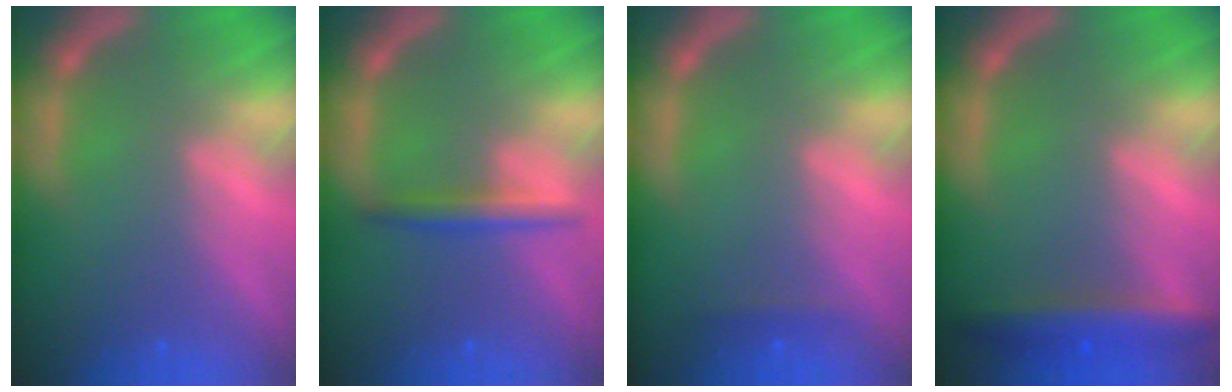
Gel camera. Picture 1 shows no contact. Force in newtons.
{"total": 2.4}
{"total": 0.9}
{"total": 4.5}